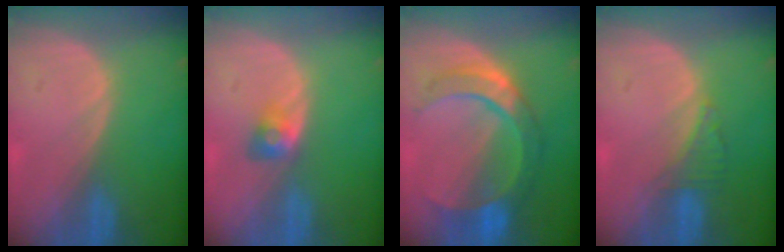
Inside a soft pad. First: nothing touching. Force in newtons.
{"total": 2.9, "press": 2.5, "slide": 1.6}
{"total": 8.3, "press": 8.3, "slide": 0.5}
{"total": 2.5, "press": 2.5, "slide": 0.2}